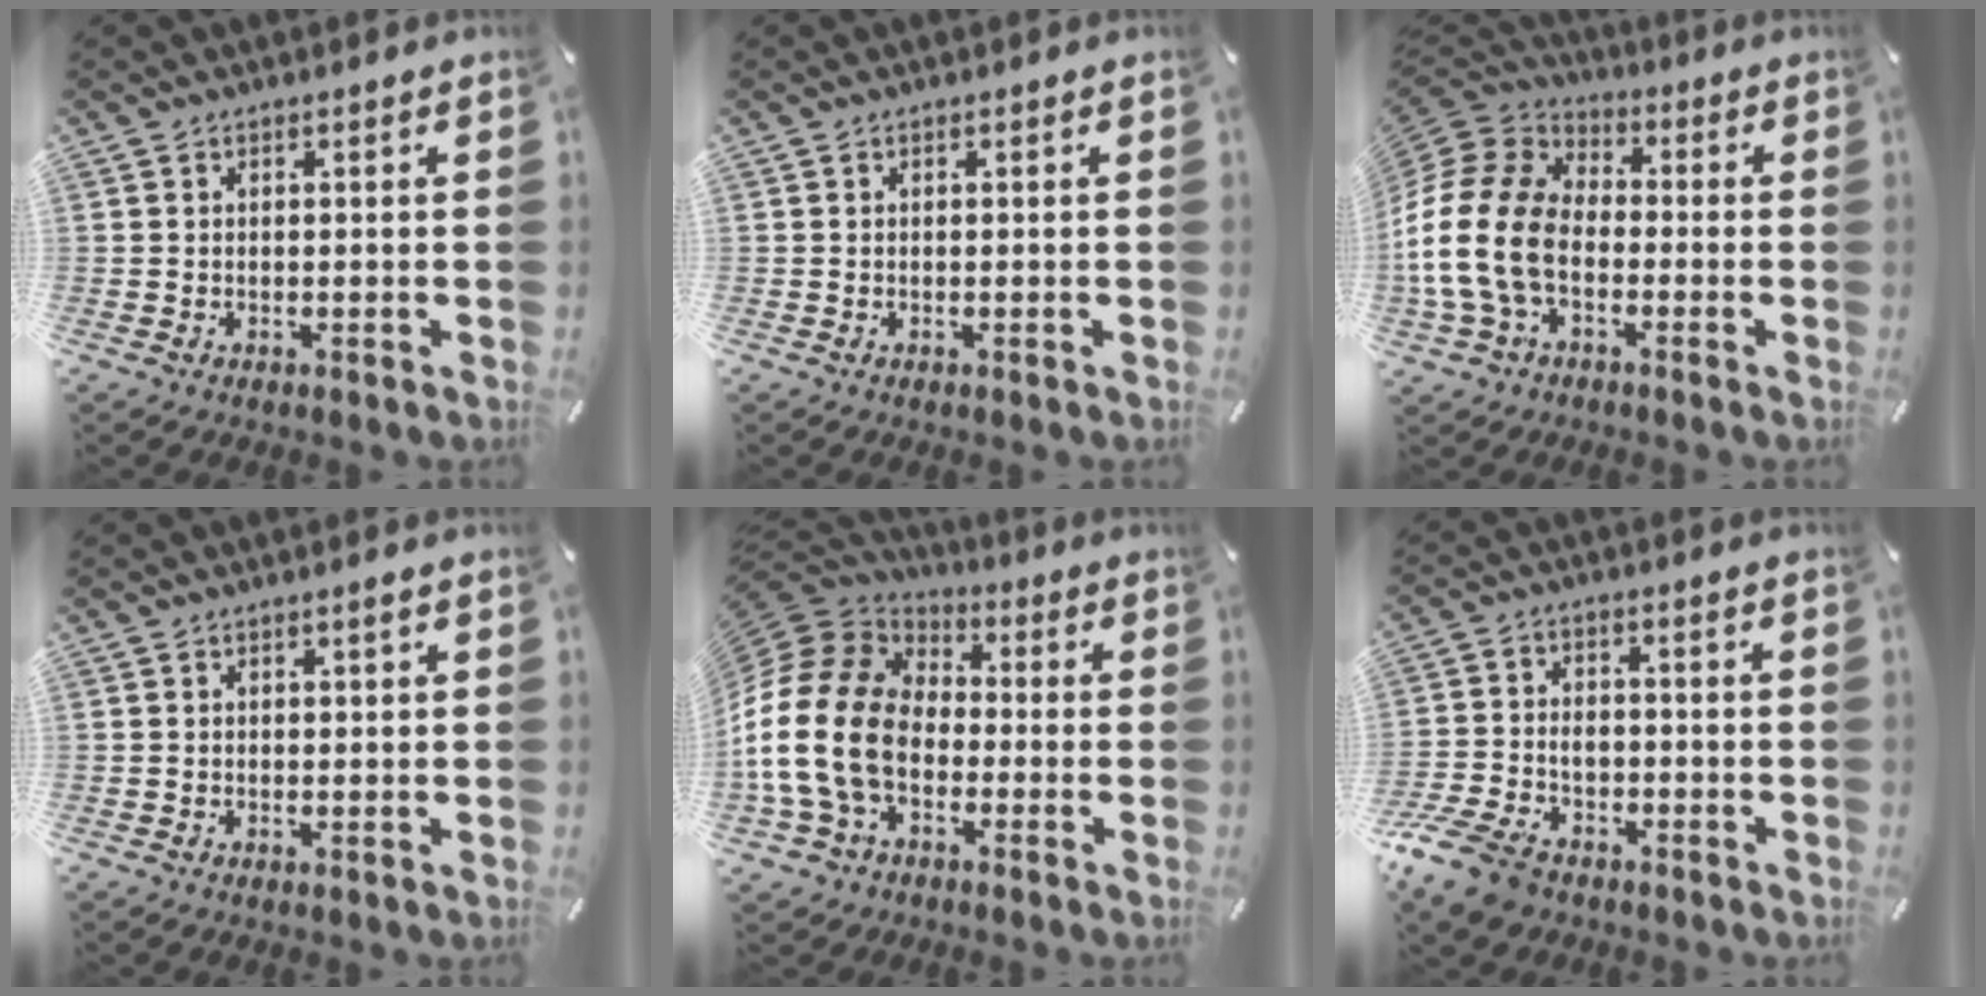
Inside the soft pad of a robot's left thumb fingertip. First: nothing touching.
{"total": 0.0}
{"total": 17.6, "force": [-5.5, 12.4, 11.3], "torque": [-0.248, 0.029, -0.104]}
{"total": 0.9, "force": [0.4, 0.3, 0.7], "torque": [-0.013, 0.003, 0.005]}
{"total": 19.8, "force": [-5.1, 14.5, 12.5], "torque": [-0.271, 0.029, -0.090]}
{"total": 8.3, "force": [-4.5, 5.8, 3.9], "torque": [-0.089, 0.018, -0.086]}